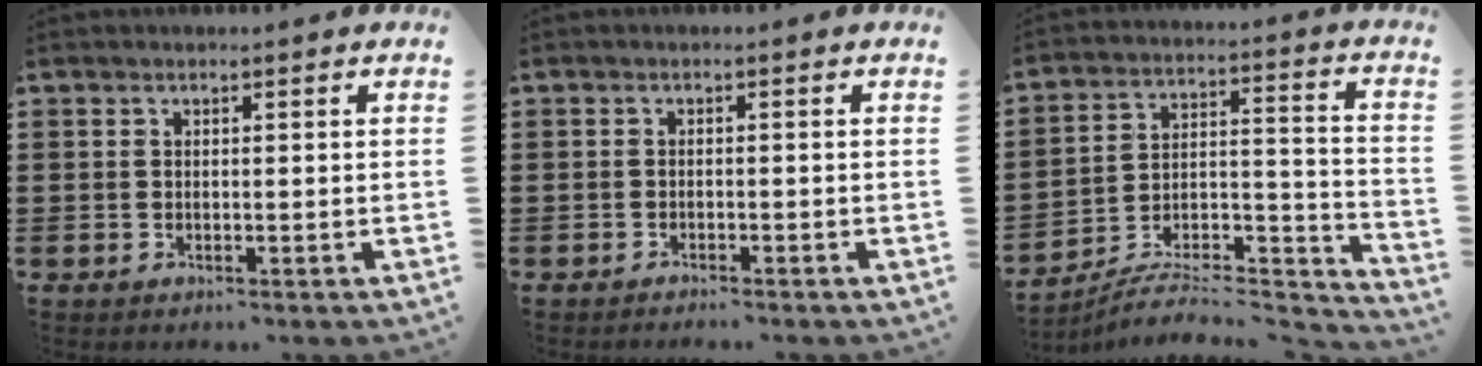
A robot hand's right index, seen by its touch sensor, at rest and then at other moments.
{"total": 0.9, "force": [-0.9, 0.0, 0.1], "torque": [-0.003, 0.000, -0.019]}
{"total": 6.5, "force": [-5.9, 1.5, 2.3], "torque": [-0.036, 0.000, -0.117]}